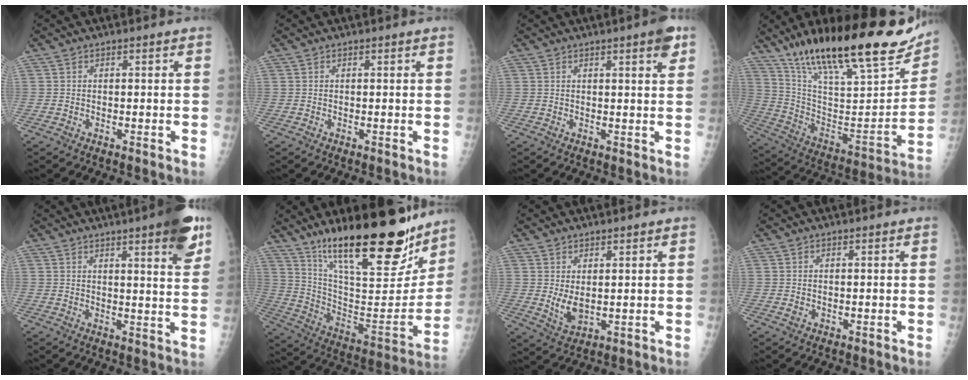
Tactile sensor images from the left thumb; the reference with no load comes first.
{"total": 0.0}
{"total": 3.7, "force": [2.1, 0.5, 3.0], "torque": [-0.033, -0.008, 0.024]}
{"total": 31.6, "force": [21.1, 8.2, 22.1], "torque": [-0.332, -0.054, 0.348]}
{"total": 10.1, "force": [5.9, 1.5, 8.1], "torque": [-0.091, -0.027, 0.071]}
{"total": 29.4, "force": [20.0, 8.2, 19.9], "torque": [-0.274, -0.082, 0.328]}
{"total": 4.4, "force": [1.0, 2.5, 3.4], "torque": [-0.055, -0.018, 0.030]}
{"total": 1.0, "force": [0.1, 0.8, 0.5], "torque": [-0.007, -0.001, 0.004]}